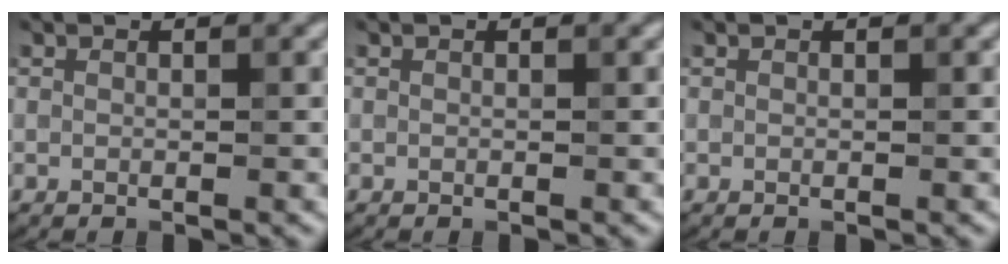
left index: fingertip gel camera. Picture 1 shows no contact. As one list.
[{"total": 0.0}, {"total": 0.0}]